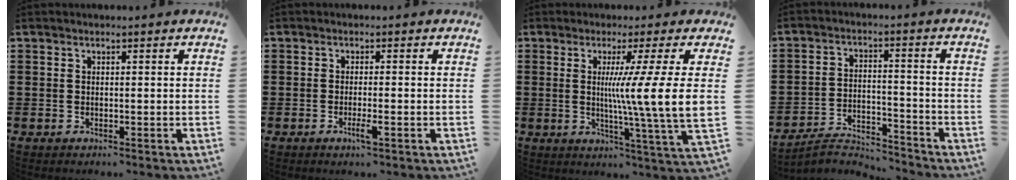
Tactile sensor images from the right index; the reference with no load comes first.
{"total": 2.5, "force": [-1.1, 0.2, 2.2], "torque": [-0.043, -0.006, -0.022]}
{"total": 10.2, "force": [1.6, -1.2, 10.0], "torque": [-0.181, -0.014, 0.018]}
{"total": 4.6, "force": [-4.5, 0.7, 1.1], "torque": [-0.028, 0.004, -0.091]}